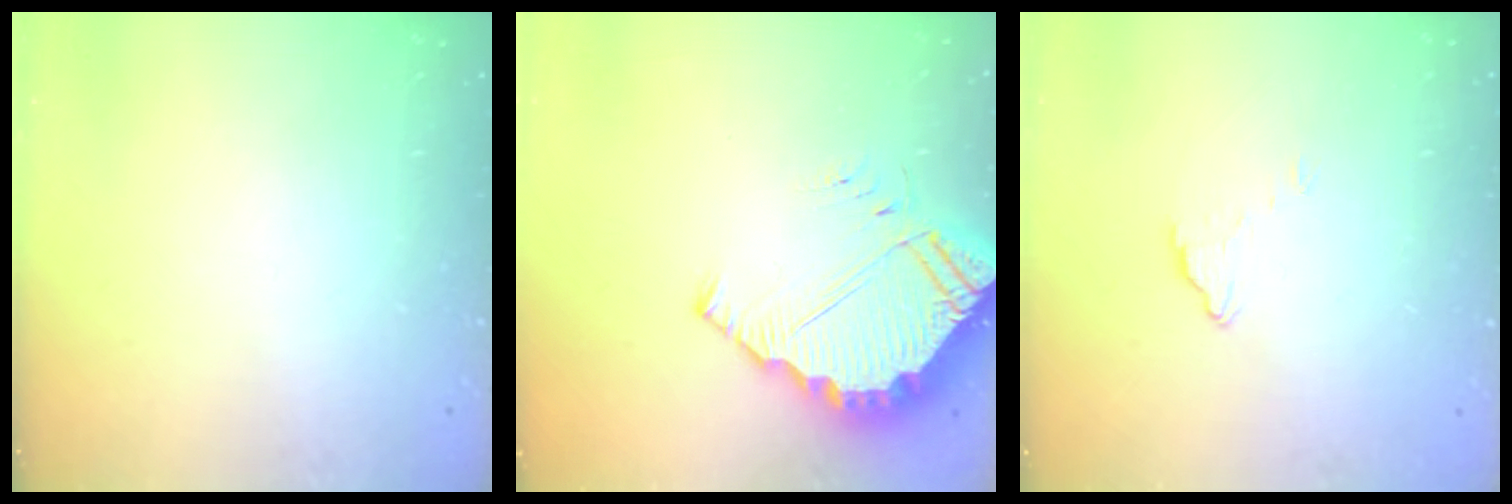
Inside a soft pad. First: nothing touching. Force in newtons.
{"total": 7.0, "press": 7.0, "slide": 0.6}
{"total": 2.9, "press": 2.9, "slide": 0.4}